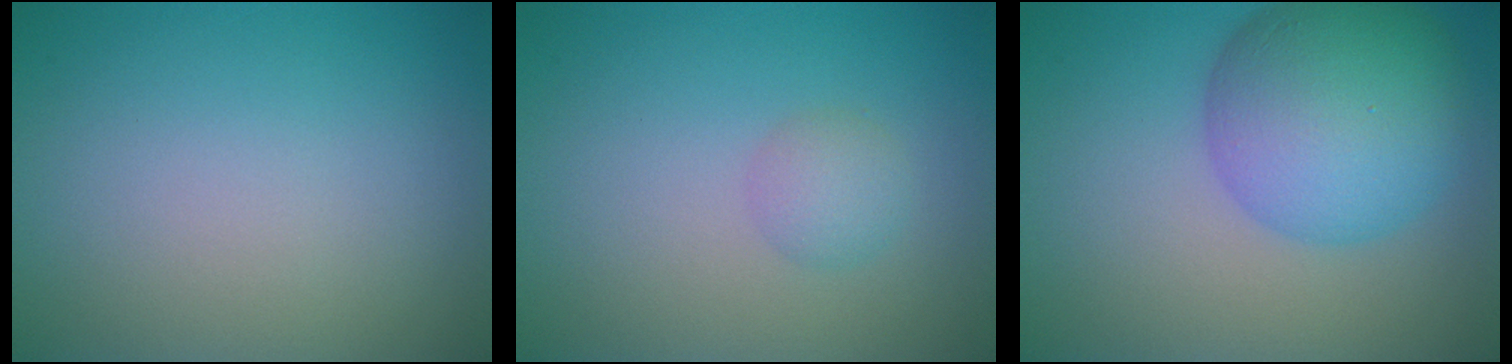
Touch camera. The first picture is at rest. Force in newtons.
{"total": 1.6, "press": 1.6, "slide": 0.1}
{"total": 9.0, "press": 9.0, "slide": 0.3}